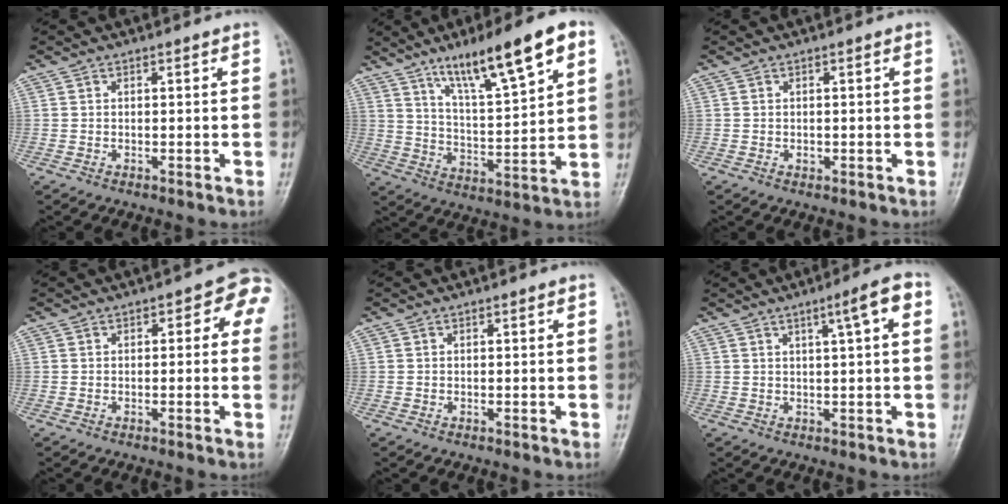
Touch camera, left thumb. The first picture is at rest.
{"total": 16.7, "force": [9.4, 3.5, 13.4], "torque": [-0.204, -0.033, 0.162]}
{"total": 0.9, "force": [-0.1, 0.7, 0.5], "torque": [-0.001, 0.002, -0.003]}
{"total": 6.1, "force": [1.1, 3.4, 4.9], "torque": [-0.017, 0.013, -0.001]}
{"total": 0.0}
{"total": 5.5, "force": [2.0, 0.5, 5.1], "torque": [-0.077, 0.008, 0.029]}